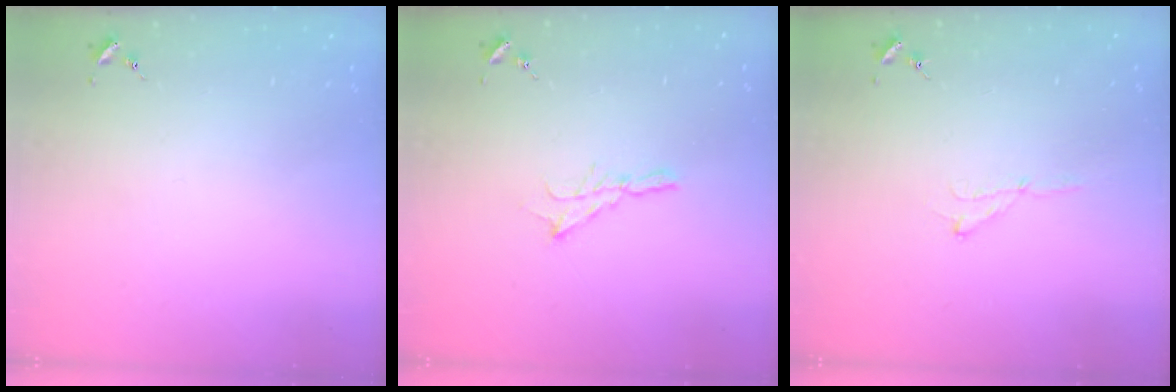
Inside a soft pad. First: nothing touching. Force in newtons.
{"total": 6.3, "press": 6.3, "slide": 0.2}
{"total": 4.9, "press": 4.9, "slide": 0.5}